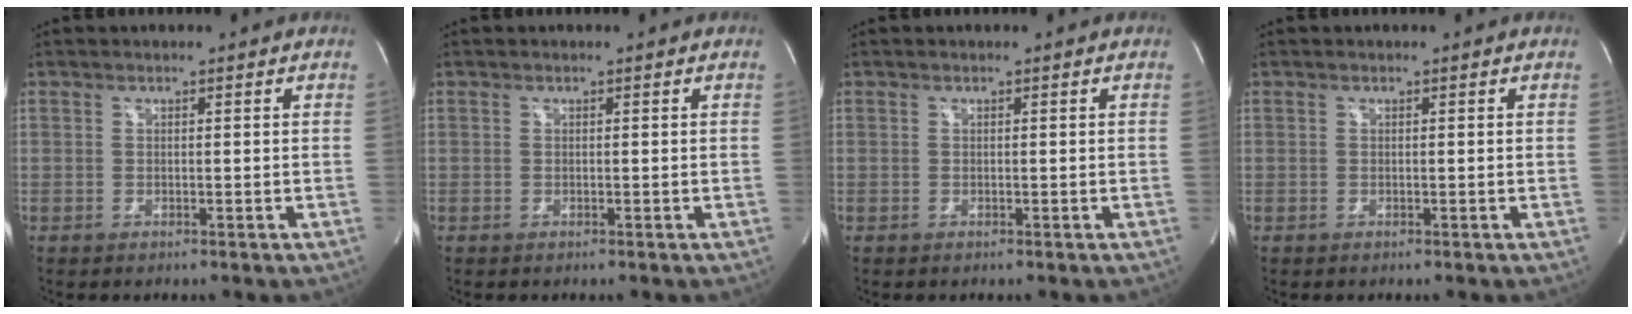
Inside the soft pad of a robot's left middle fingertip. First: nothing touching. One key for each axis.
{"total": 0.0}
{"total": 0.0}
{"total": 0.0}